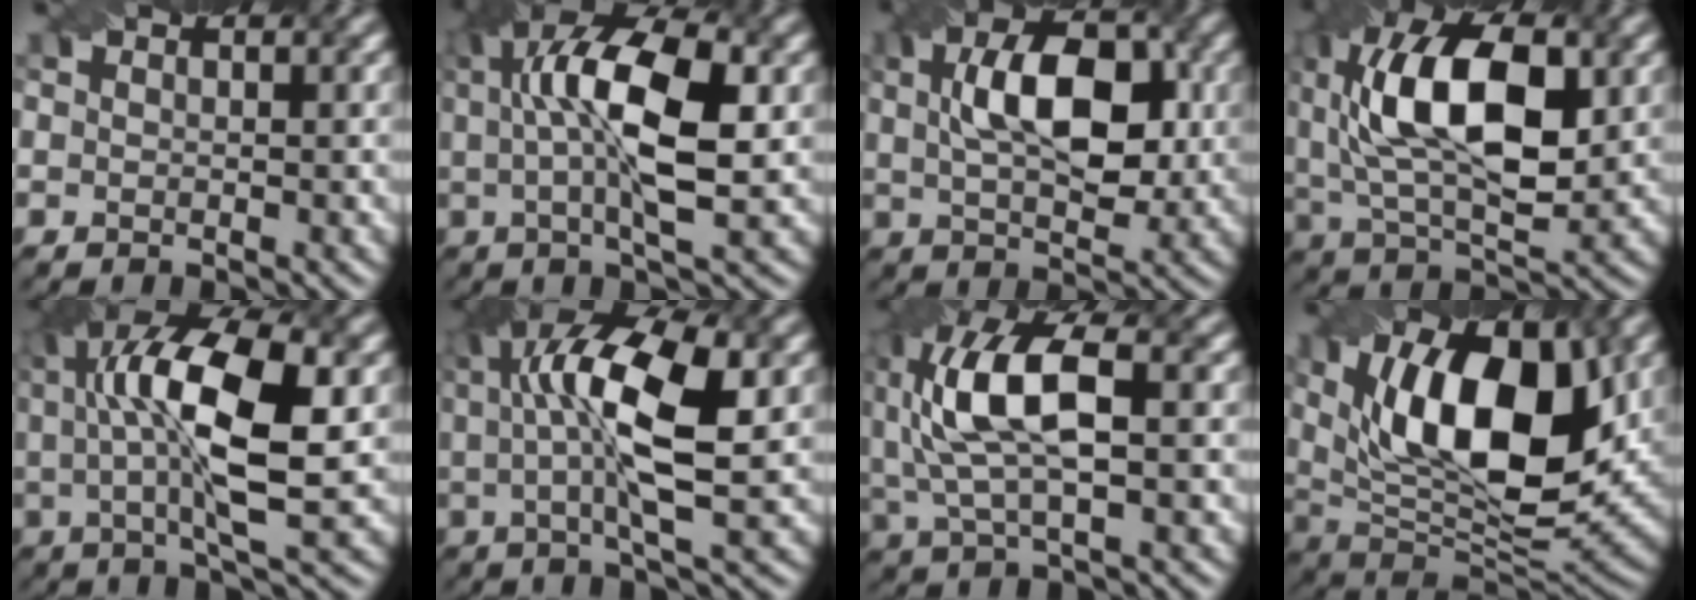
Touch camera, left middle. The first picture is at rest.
{"total": 10.0, "force": [0.9, 3.2, 9.4], "torque": [-0.161, 0.019, 0.023]}
{"total": 8.3, "force": [1.1, 4.3, 7.0], "torque": [-0.118, 0.019, 0.024]}
{"total": 11.7, "force": [1.5, 5.7, 10.1], "torque": [-0.174, 0.021, 0.030]}
{"total": 10.9, "force": [1.2, 3.1, 10.4], "torque": [-0.175, 0.017, 0.031]}
{"total": 10.2, "force": [1.3, 2.9, 9.7], "torque": [-0.169, 0.016, 0.033]}
{"total": 8.9, "force": [0.6, 3.8, 8.0], "torque": [-0.174, 0.024, 0.016]}
{"total": 14.0, "force": [3.4, 6.5, 12.0], "torque": [-0.185, 0.007, 0.058]}